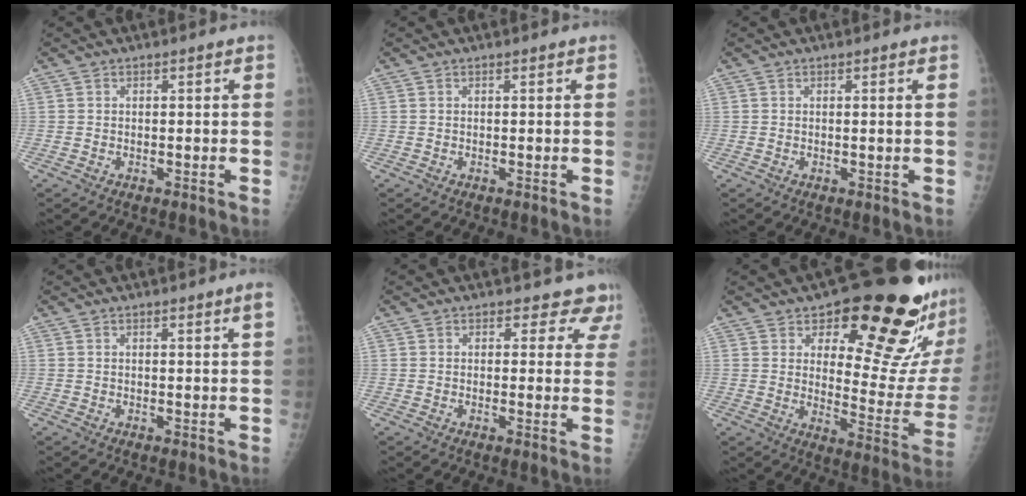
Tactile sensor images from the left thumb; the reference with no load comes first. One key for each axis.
{"total": 0.0}
{"total": 0.7, "fx": 0.1, "fy": -0.3, "fz": 0.6, "tx": -0.017, "ty": -0.003, "tz": 0.004}
{"total": 1.5, "fx": 0.9, "fy": -0.3, "fz": 1.2, "tx": -0.017, "ty": -0.007, "tz": 0.013}
{"total": 5.8, "fx": 4.9, "fy": 3.1, "fz": 0.4, "tx": 0.041, "ty": -0.023, "tz": 0.034}
{"total": 23.0, "fx": 14.7, "fy": 7.9, "fz": 15.7, "tx": -0.165, "ty": -0.102, "tz": 0.200}